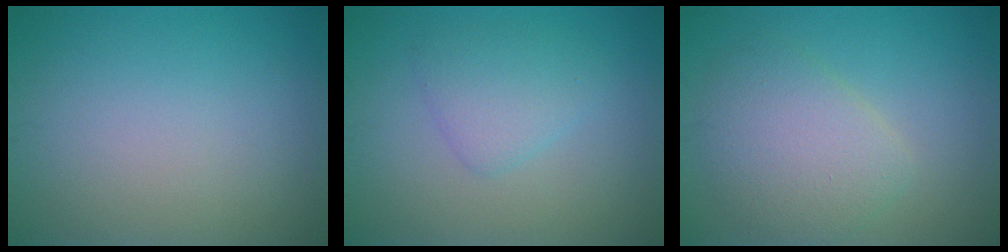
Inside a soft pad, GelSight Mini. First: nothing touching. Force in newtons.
{"total": 2.6, "press": 2.6, "slide": 0.3}
{"total": 4.4, "press": 4.4, "slide": 0.1}